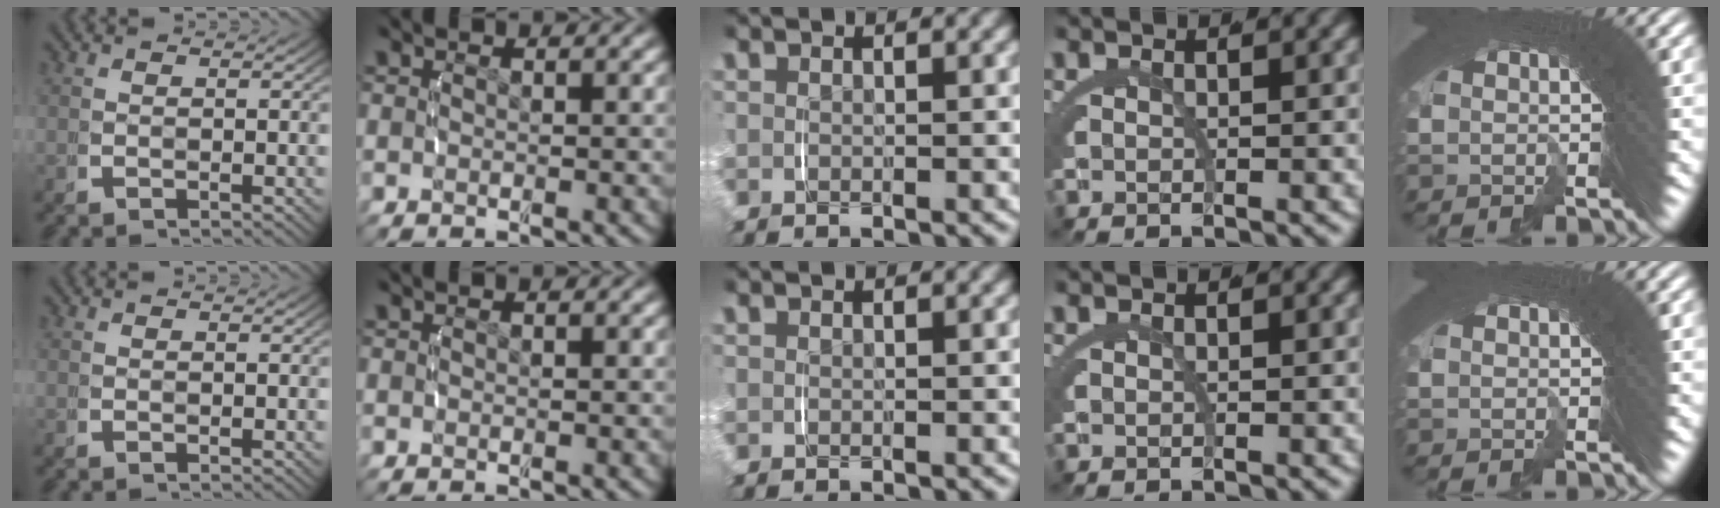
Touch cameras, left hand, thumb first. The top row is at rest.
{}